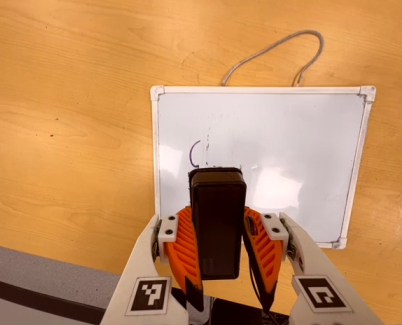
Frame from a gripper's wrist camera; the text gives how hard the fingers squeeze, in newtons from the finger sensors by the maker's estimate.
{"total": 7.9, "left": 6.7, "right": 9.2}